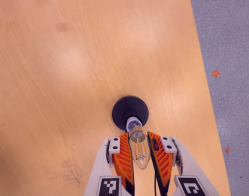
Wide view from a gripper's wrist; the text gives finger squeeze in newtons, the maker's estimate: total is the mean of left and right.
{"total": 18.7, "left": 20.6, "right": 16.8}